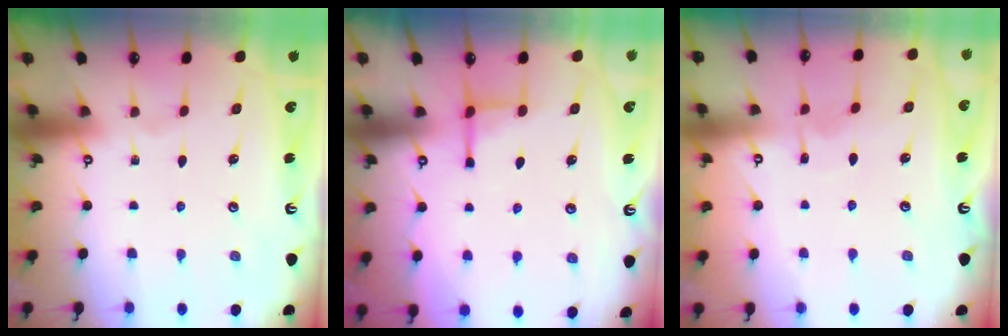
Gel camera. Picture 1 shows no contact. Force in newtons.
{"total": 2.6, "press": 2.5, "slide": 0.8}
{"total": 4.0, "press": 4.0, "slide": 0.4}